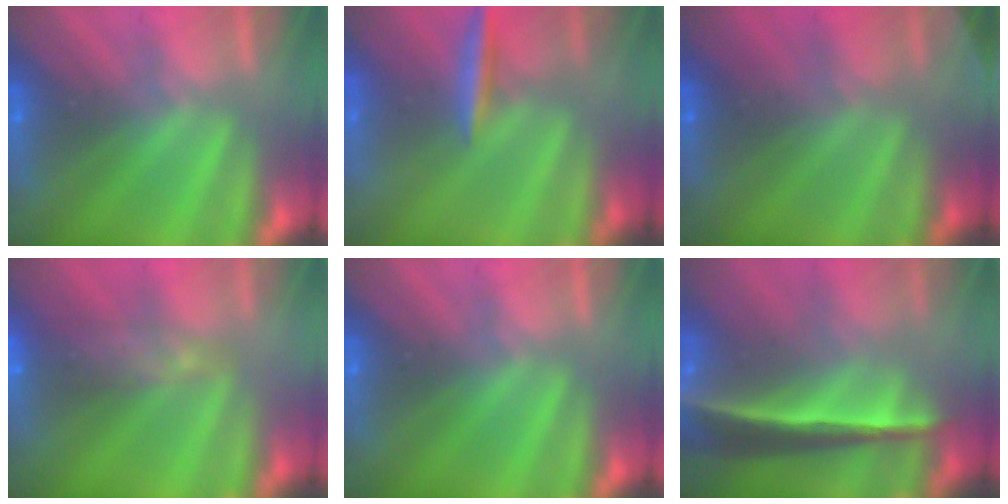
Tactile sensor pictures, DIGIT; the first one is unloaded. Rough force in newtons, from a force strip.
{"total": 2.9}
{"total": 2.8}
{"total": 6.4}
{"total": 0.0}
{"total": 5.8}